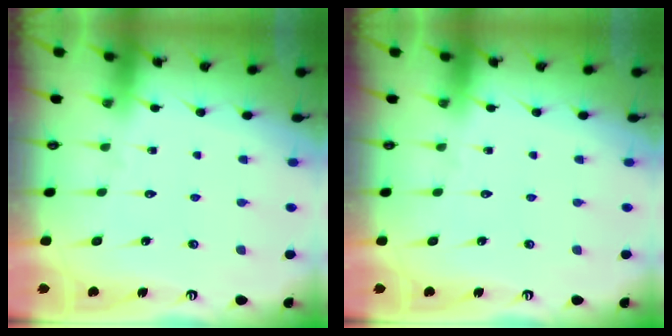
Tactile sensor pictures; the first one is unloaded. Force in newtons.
{"total": 0.0}